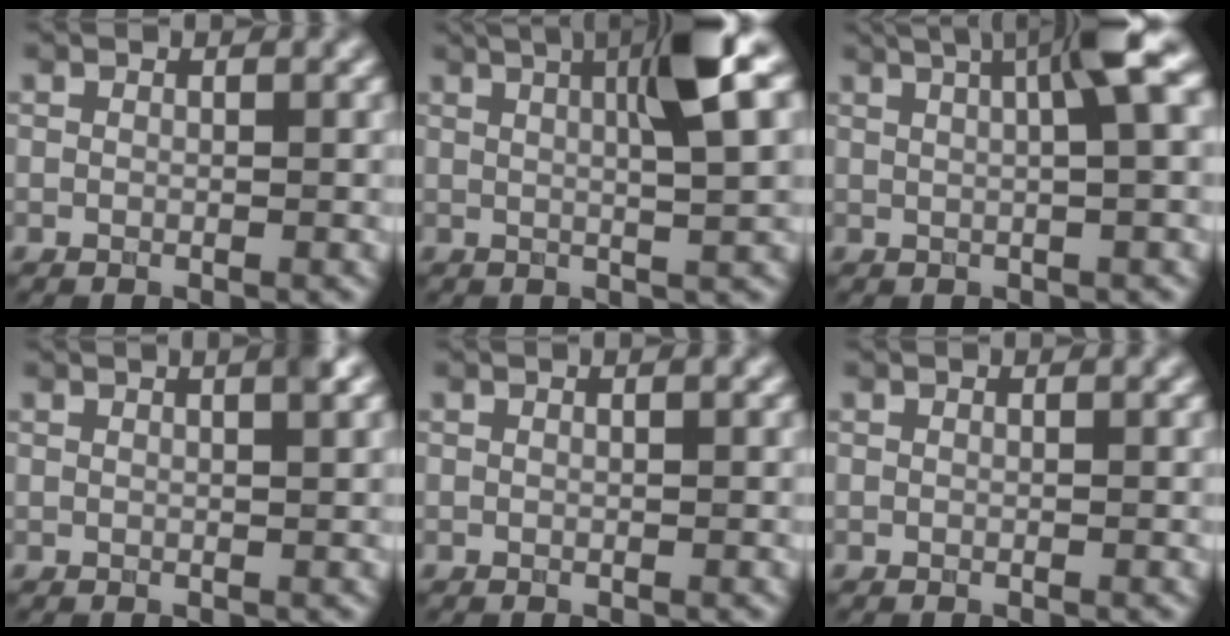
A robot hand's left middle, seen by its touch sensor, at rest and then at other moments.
{"total": 7.2, "force": [2.3, 1.3, 6.7], "torque": [-0.088, 0.012, 0.031]}
{"total": 6.1, "force": [2.0, 1.1, 5.6], "torque": [-0.070, 0.019, 0.027]}
{"total": 1.9, "force": [1.0, 0.4, 1.6], "torque": [-0.016, 0.004, 0.005]}
{"total": 0.0}
{"total": 0.0}